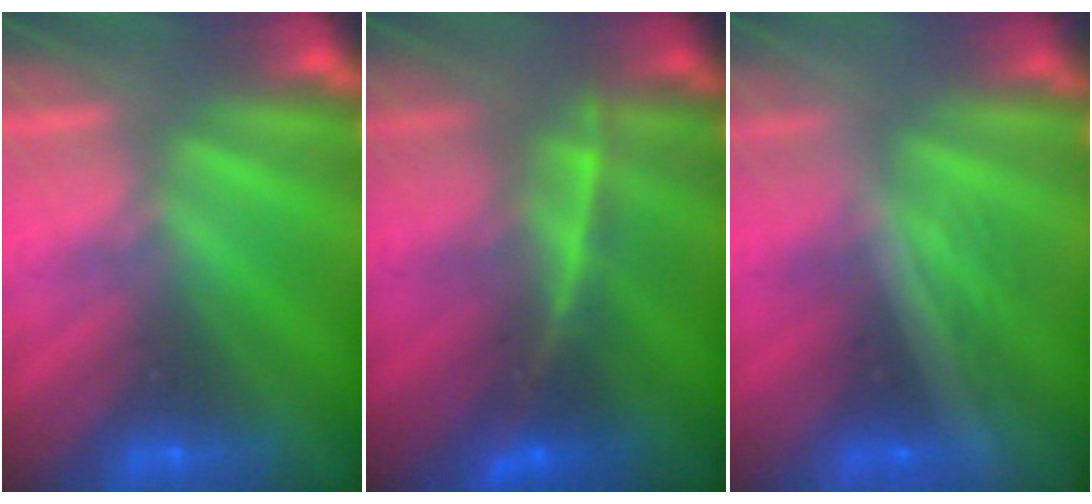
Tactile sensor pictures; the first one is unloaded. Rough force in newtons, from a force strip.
{"total": 2.4}
{"total": 1.7}